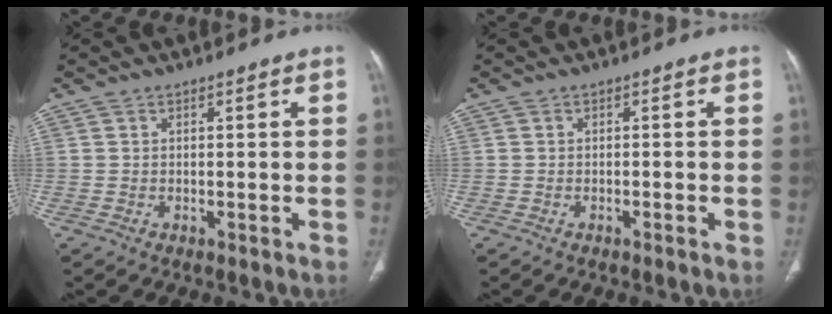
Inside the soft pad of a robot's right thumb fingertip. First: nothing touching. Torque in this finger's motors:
{"motor_torque": [-0.34, -0.12, -0.37, 0.15, 0.00]}